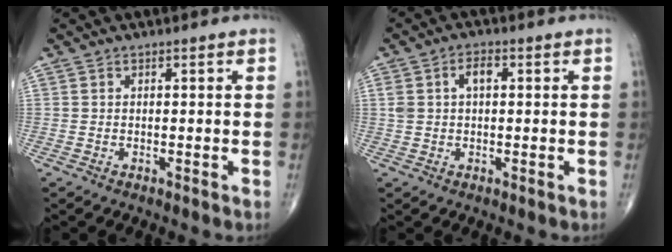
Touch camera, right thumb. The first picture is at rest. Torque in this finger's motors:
{"motor_torque": [0.18, 0.31, 0.42, 0.22, 0.02]}